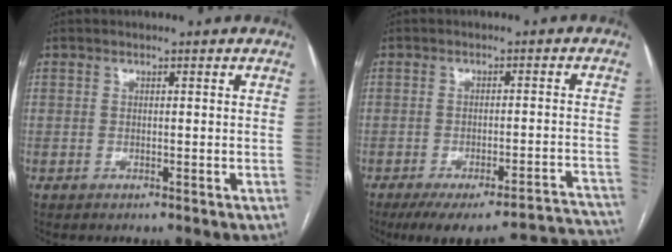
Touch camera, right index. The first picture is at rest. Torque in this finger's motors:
{"motor_torque": [-0.52, -1.61, 0.37, 0.08]}